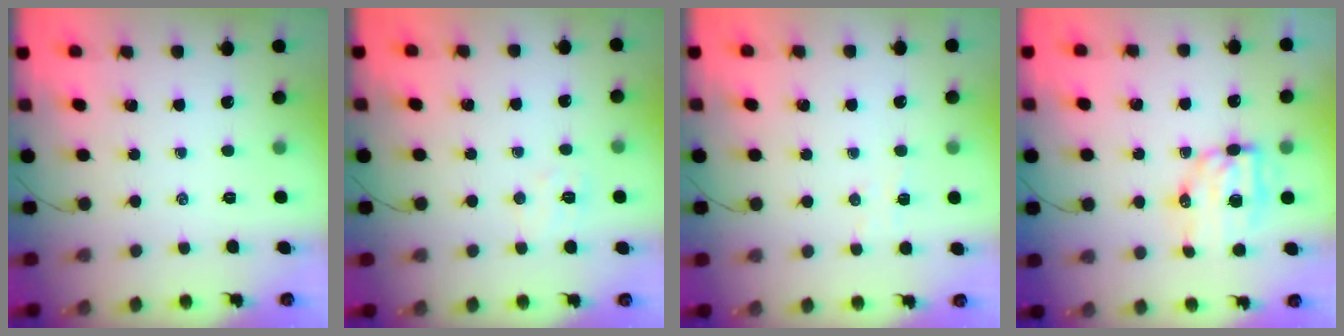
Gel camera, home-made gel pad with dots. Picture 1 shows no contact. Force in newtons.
{"total": 4.5, "press": 4.4, "slide": 1.2}
{"total": 4.2, "press": 4.1, "slide": 0.9}
{"total": 9.6, "press": 9.4, "slide": 1.8}